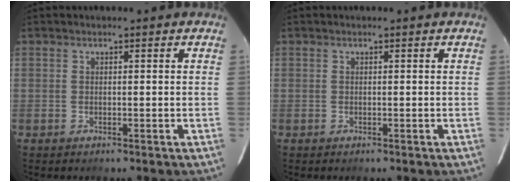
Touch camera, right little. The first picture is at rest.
{"total": 0.0}